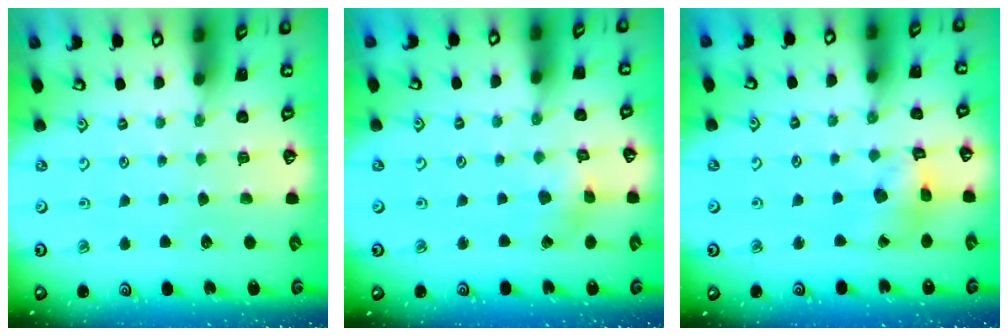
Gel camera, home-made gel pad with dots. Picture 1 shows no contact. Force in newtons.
{"total": 2.2, "press": 2.2, "slide": 0.3}
{"total": 9.7, "press": 9.7, "slide": 1.0}